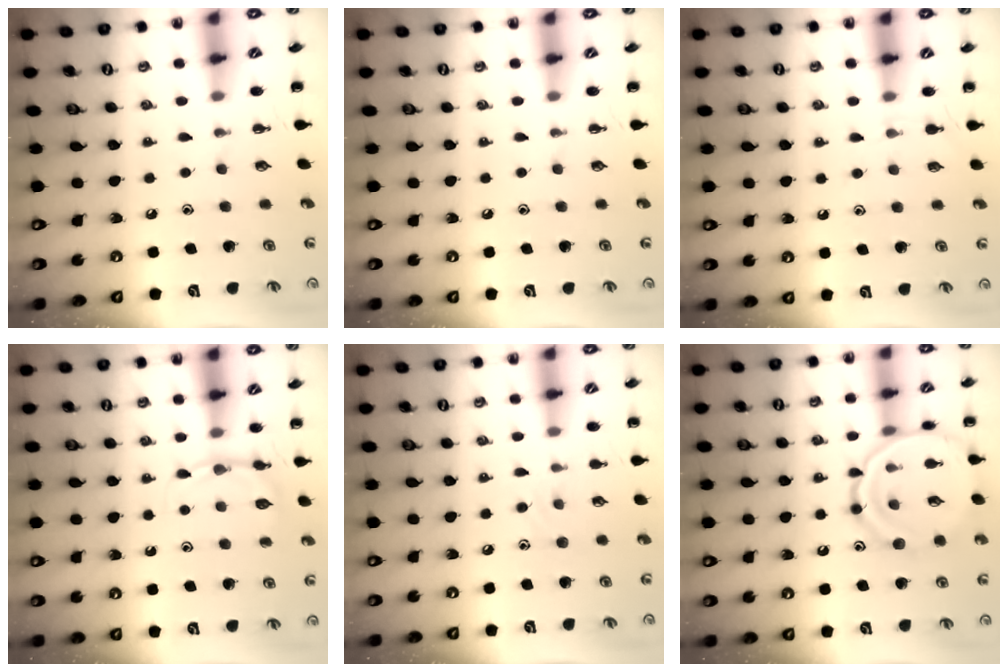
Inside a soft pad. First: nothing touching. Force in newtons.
{"total": 0.0}
{"total": 4.0, "press": 3.8, "slide": 1.3}
{"total": 5.9, "press": 5.7, "slide": 1.7}
{"total": 6.3, "press": 6.1, "slide": 1.4}
{"total": 14.6, "press": 14.6, "slide": 0.8}